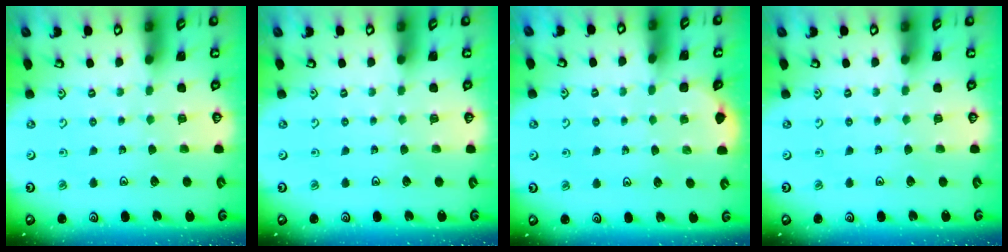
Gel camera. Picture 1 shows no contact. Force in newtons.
{"total": 0.0}
{"total": 2.1, "press": 2.1, "slide": 0.2}
{"total": 0.0}